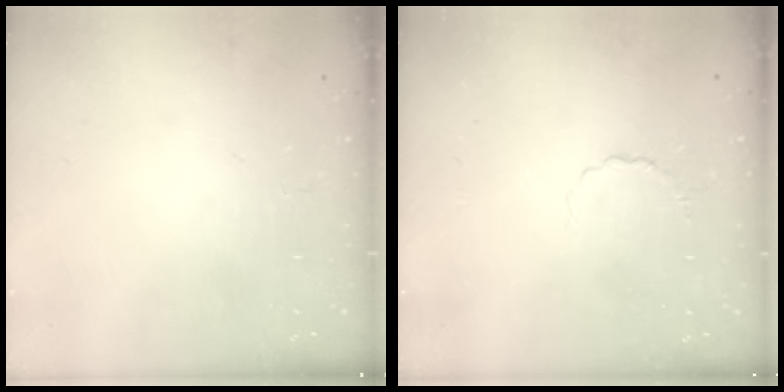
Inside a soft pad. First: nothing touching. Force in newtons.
{"total": 2.6, "press": 2.4, "slide": 1.0}